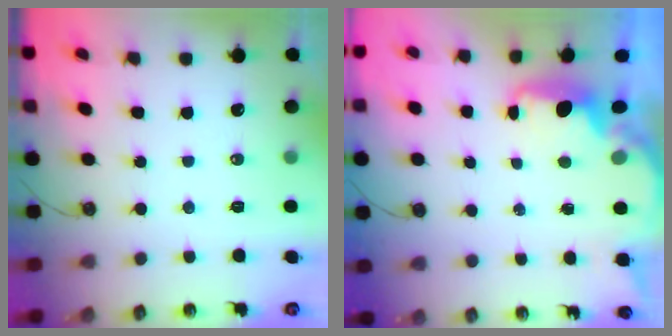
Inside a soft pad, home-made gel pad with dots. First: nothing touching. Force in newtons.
{"total": 2.1, "press": 1.9, "slide": 0.8}